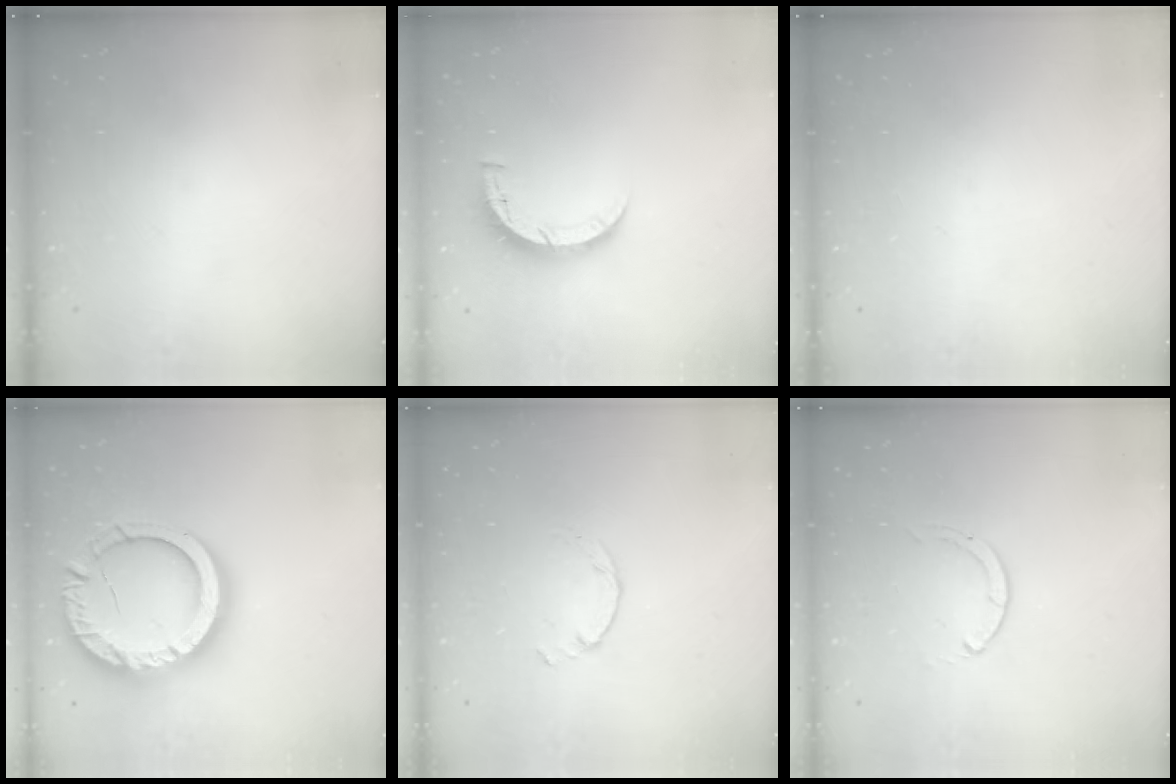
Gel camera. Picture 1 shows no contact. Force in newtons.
{"total": 6.7, "press": 6.7, "slide": 0.6}
{"total": 0.0}
{"total": 24.5, "press": 24.4, "slide": 2.2}
{"total": 0.0}
{"total": 0.0}